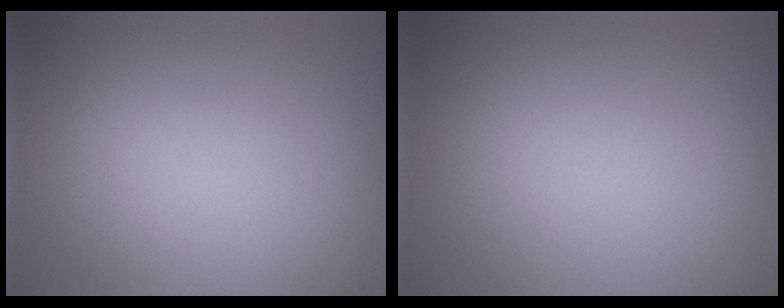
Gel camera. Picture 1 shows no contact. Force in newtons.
{"total": 0.0}